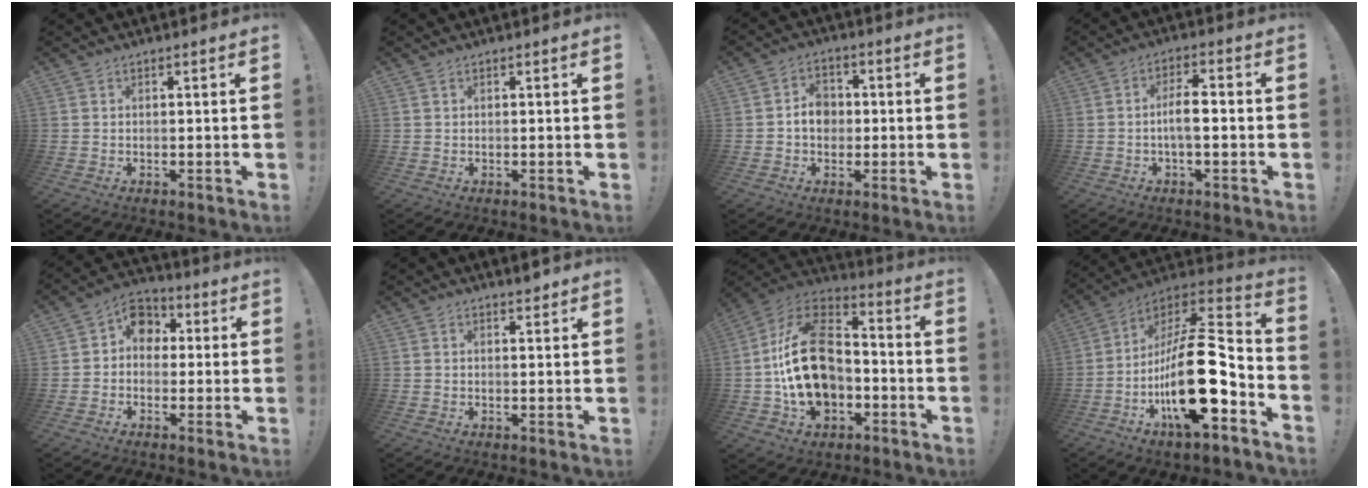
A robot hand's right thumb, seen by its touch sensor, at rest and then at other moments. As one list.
[{"total": 0.0}, {"total": 6.8, "force": [-0.4, 5.5, 3.9], "torque": [-0.059, 0.015, -0.005]}, {"total": 6.8, "force": [-1.1, 2.2, 6.3], "torque": [-0.121, 0.007, -0.025]}, {"total": 7.9, "force": [0.5, 6.9, 3.8], "torque": [-0.060, 0.017, 0.016]}, {"total": 1.8, "force": [1.7, 0.2, 0.6], "torque": [0.003, -0.014, 0.027]}, {"total": 23.6, "force": [-2.3, 16.6, 16.6], "torque": [-0.294, 0.036, -0.025]}, {"total": 25.2, "force": [-6.6, 9.3, 22.5], "torque": [-0.395, 0.028, -0.109]}]